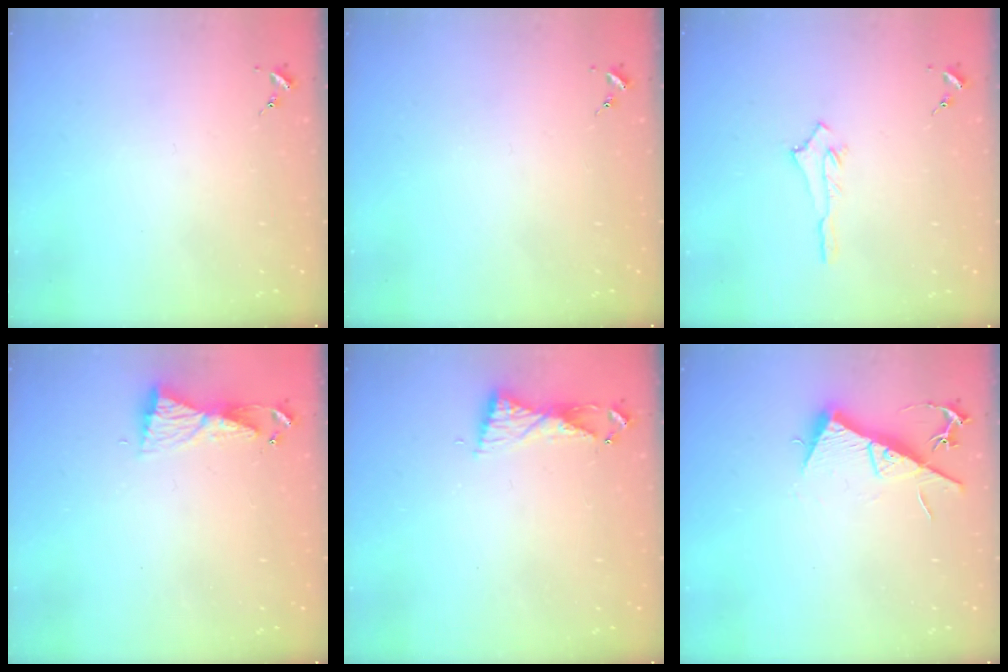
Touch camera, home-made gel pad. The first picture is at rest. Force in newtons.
{"total": 0.0}
{"total": 2.5, "press": 2.5, "slide": 0.4}
{"total": 5.9, "press": 5.9, "slide": 0.6}
{"total": 6.3, "press": 6.3, "slide": 0.6}
{"total": 11.3, "press": 11.3, "slide": 0.7}